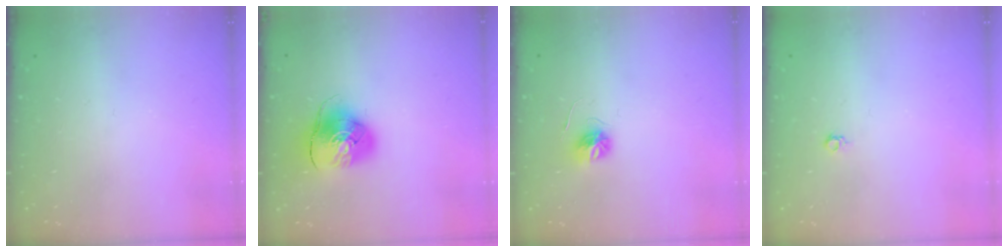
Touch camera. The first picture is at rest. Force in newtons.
{"total": 9.7, "press": 9.6, "slide": 1.4}
{"total": 5.2, "press": 5.2, "slide": 0.6}
{"total": 3.5, "press": 3.4, "slide": 0.6}